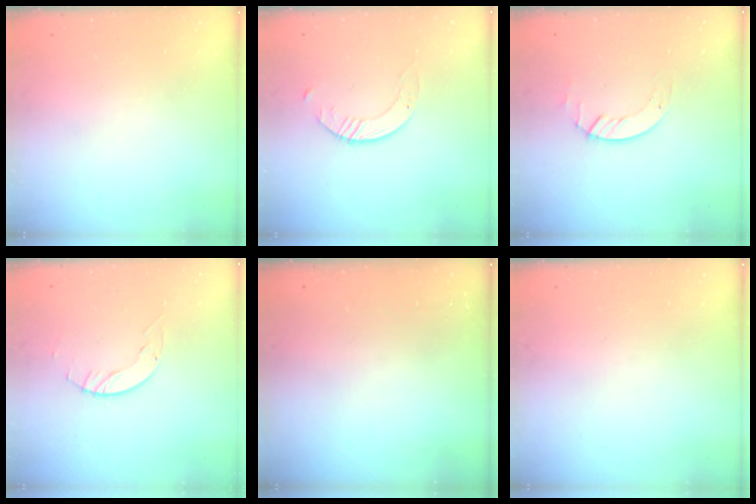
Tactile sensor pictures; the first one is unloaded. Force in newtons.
{"total": 1.7, "press": 1.7, "slide": 0.2}
{"total": 2.0, "press": 2.0, "slide": 0.2}
{"total": 3.1, "press": 3.1, "slide": 0.4}
{"total": 0.0}
{"total": 0.0}